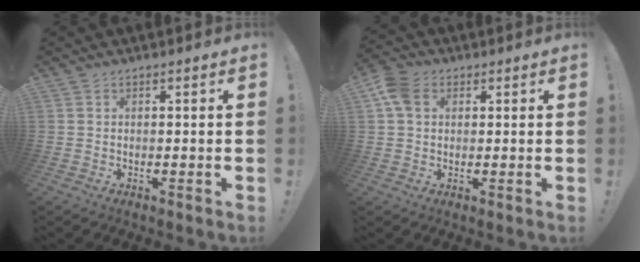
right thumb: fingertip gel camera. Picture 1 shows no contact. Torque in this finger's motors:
{"motor_torque": [0.73, 0.77, 0.13, 0.23, 0.05]}